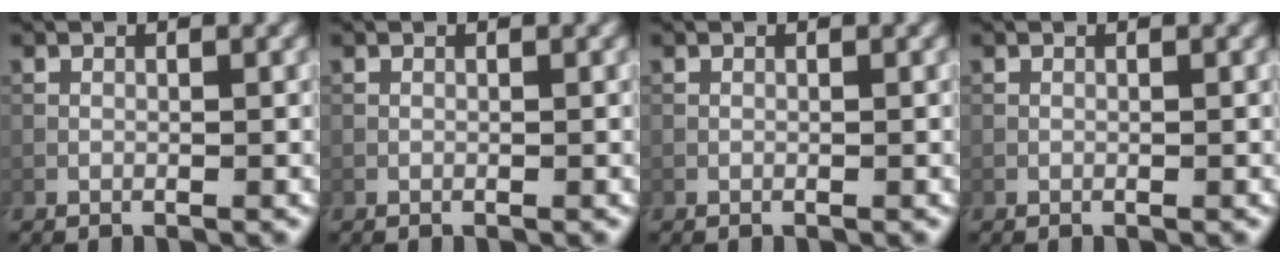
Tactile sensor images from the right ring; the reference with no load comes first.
{"total": 0.0}
{"total": 0.0}
{"total": 0.0}